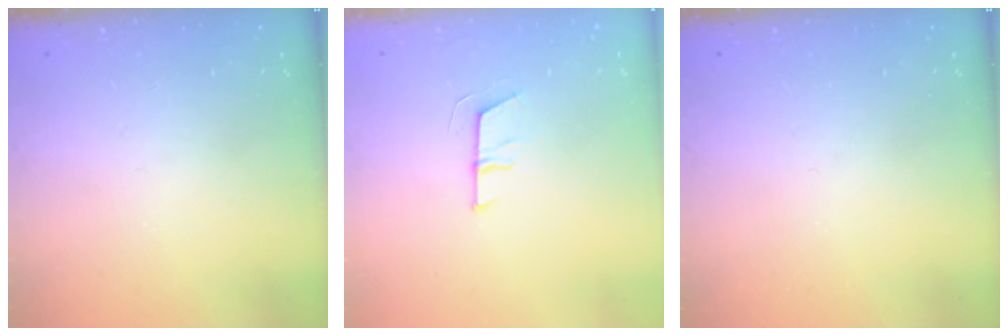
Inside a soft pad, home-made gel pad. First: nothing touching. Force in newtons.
{"total": 5.7, "press": 5.6, "slide": 1.0}
{"total": 0.0}